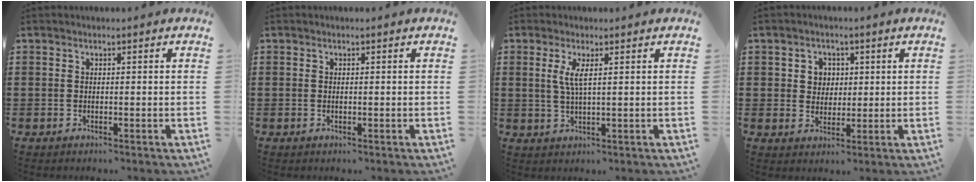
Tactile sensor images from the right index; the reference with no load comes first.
{"total": 0.0}
{"total": 3.3, "force": [1.0, 0.5, 3.1], "torque": [-0.066, 0.001, 0.015]}
{"total": 3.3, "force": [0.9, 3.1, 0.9], "torque": [-0.030, 0.012, 0.014]}